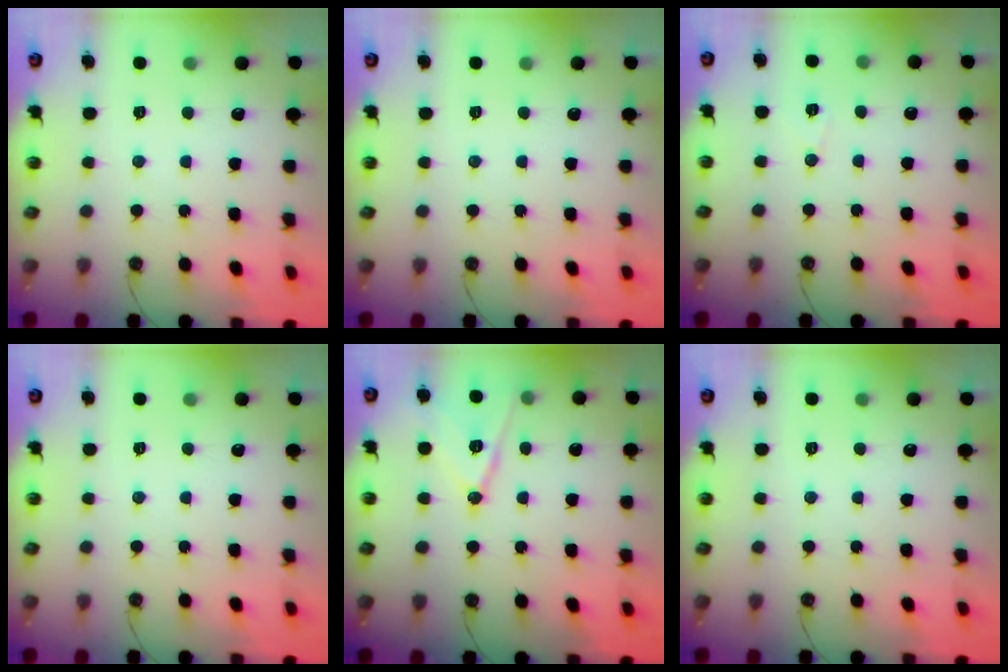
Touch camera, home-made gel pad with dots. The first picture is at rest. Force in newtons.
{"total": 0.0}
{"total": 4.1, "press": 3.7, "slide": 1.7}
{"total": 0.0}
{"total": 12.7, "press": 12.3, "slide": 3.3}
{"total": 0.0}